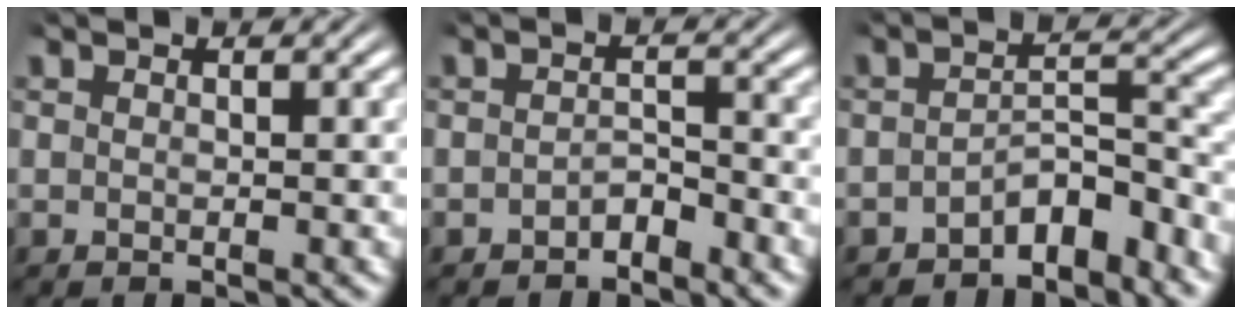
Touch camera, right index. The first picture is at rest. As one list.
[{"total": 2.1, "force": [-1.9, 0.8, 0.6], "torque": [0.001, -0.006, -0.032]}, {"total": 4.2, "force": [-3.5, 1.1, 2.0], "torque": [-0.014, -0.005, -0.058]}]